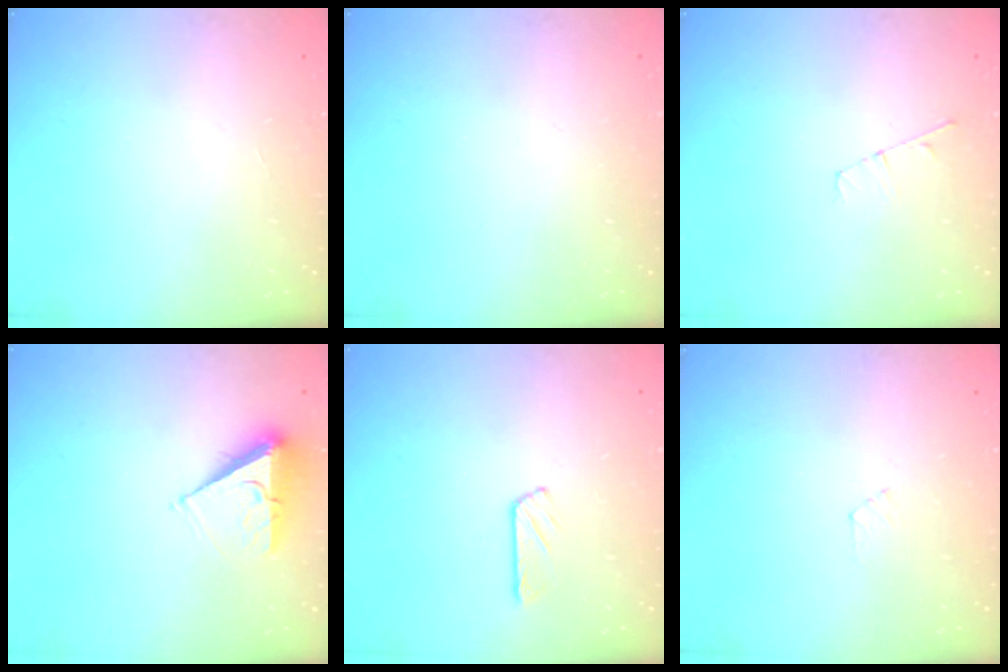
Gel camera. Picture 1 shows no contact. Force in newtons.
{"total": 0.0}
{"total": 3.1, "press": 3.1, "slide": 0.4}
{"total": 7.3, "press": 7.2, "slide": 0.9}
{"total": 2.9, "press": 2.9, "slide": 0.3}
{"total": 2.4, "press": 2.4, "slide": 0.3}